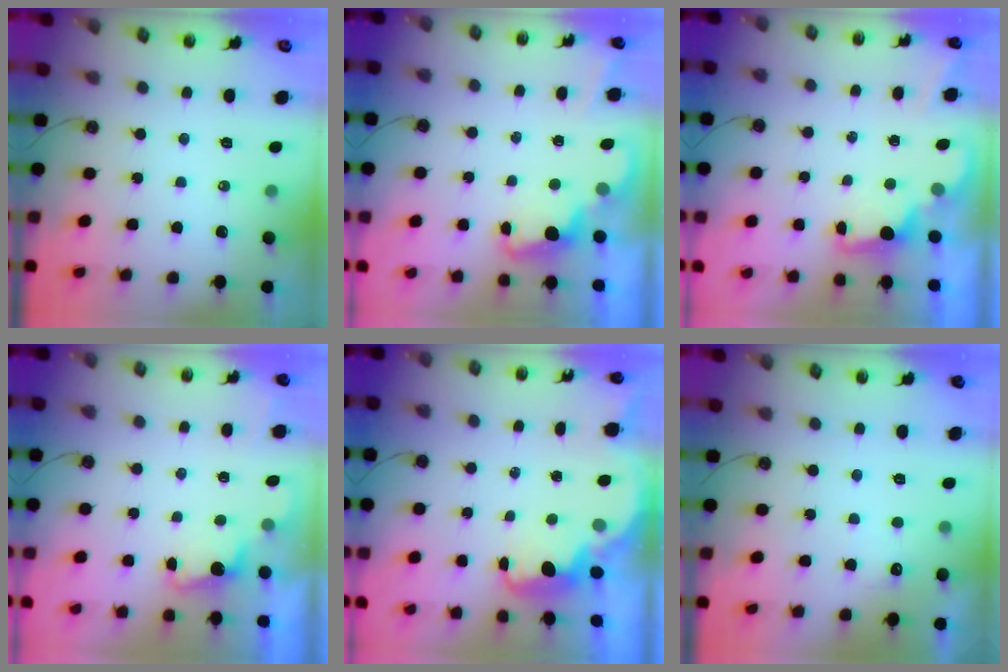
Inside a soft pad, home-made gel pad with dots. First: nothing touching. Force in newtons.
{"total": 2.3, "press": 2.3, "slide": 0.5}
{"total": 1.5, "press": 1.4, "slide": 0.7}
{"total": 1.8, "press": 1.5, "slide": 0.9}
{"total": 2.7, "press": 2.7, "slide": 0.4}
{"total": 6.2, "press": 6.1, "slide": 1.3}